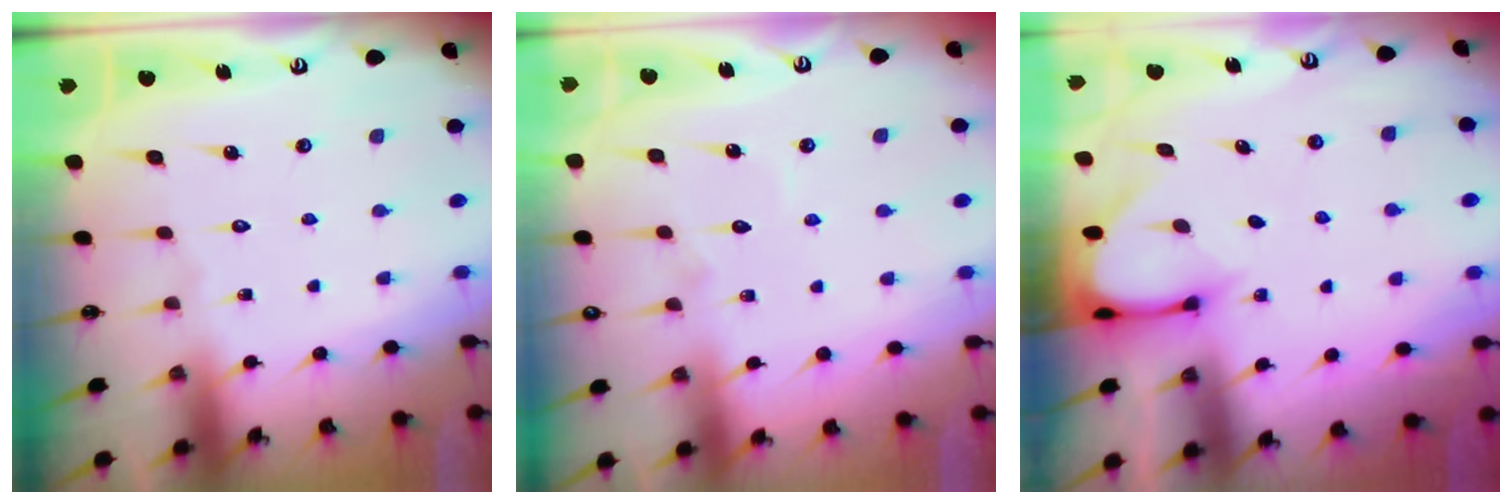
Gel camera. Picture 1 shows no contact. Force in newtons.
{"total": 4.2, "press": 4.2, "slide": 0.4}
{"total": 3.0, "press": 3.0, "slide": 0.3}